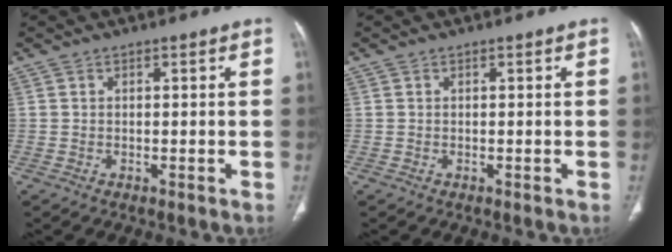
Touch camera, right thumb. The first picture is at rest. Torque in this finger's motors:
{"motor_torque": [-0.02, 0.03, -0.02, 0.02, 0.00]}